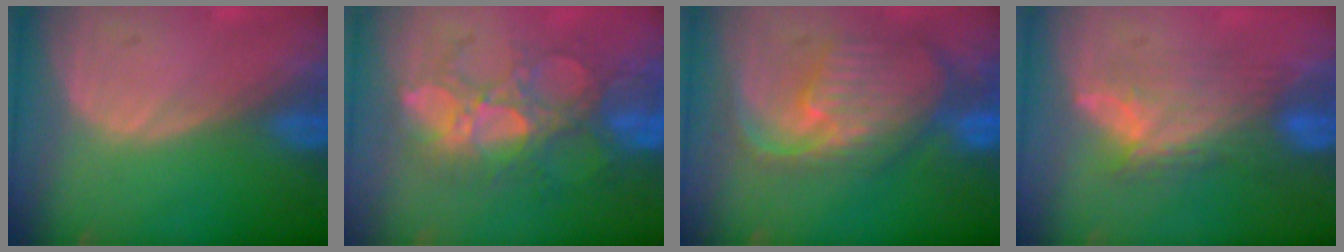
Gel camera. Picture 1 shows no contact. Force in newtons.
{"total": 10.1, "press": 9.2, "slide": 4.0}
{"total": 10.5, "press": 9.4, "slide": 4.7}
{"total": 7.3, "press": 7.1, "slide": 1.7}